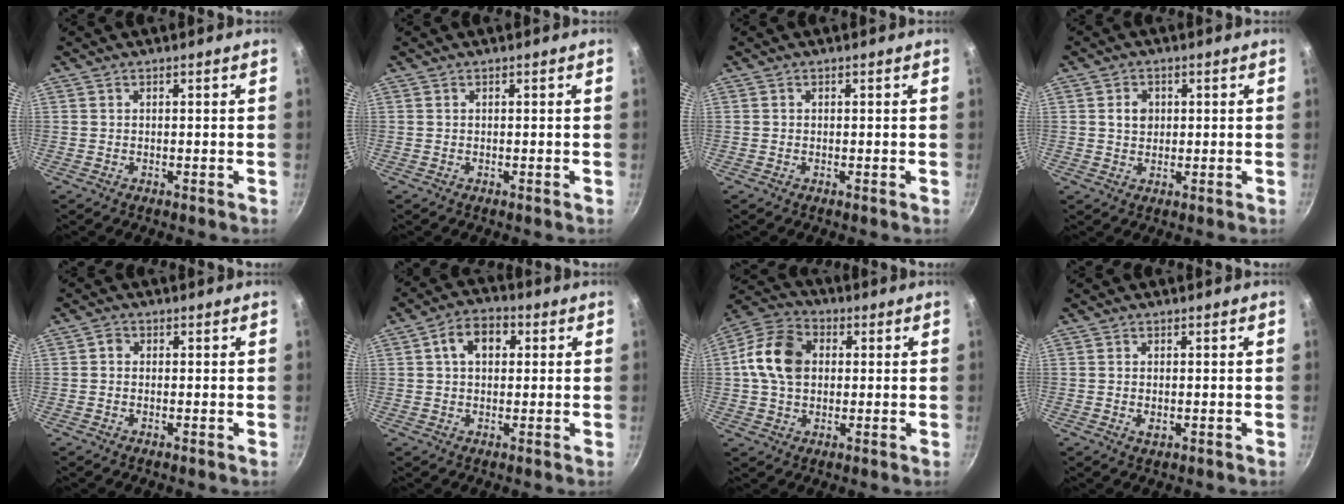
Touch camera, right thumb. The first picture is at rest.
{"total": 0.0}
{"total": 0.0}
{"total": 3.4, "force": [0.6, 2.8, 1.8], "torque": [-0.016, 0.003, 0.009]}
{"total": 1.4, "force": [-0.1, 1.2, 0.7], "torque": [-0.017, 0.006, -0.004]}
{"total": 7.4, "force": [1.7, 5.1, 5.0], "torque": [-0.057, 0.014, 0.017]}
{"total": 12.4, "force": [1.3, 9.2, 8.1], "torque": [-0.128, 0.016, 0.007]}
{"total": 1.7, "force": [-0.2, 1.1, 1.2], "torque": [-0.022, -0.003, -0.001]}